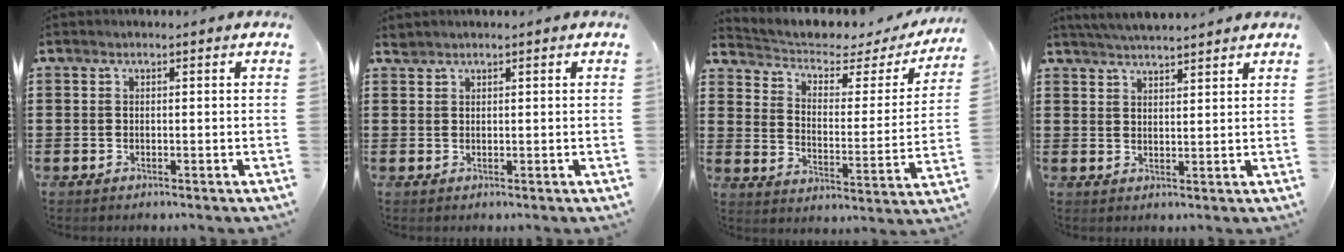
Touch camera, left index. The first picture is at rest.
{"total": 0.8, "force": [0.8, 0.2, 0.1], "torque": [-0.004, -0.001, 0.016]}
{"total": 3.3, "force": [2.2, 1.8, 1.7], "torque": [-0.050, -0.019, 0.029]}
{"total": 3.6, "force": [3.5, -0.2, 0.6], "torque": [-0.022, -0.008, 0.065]}